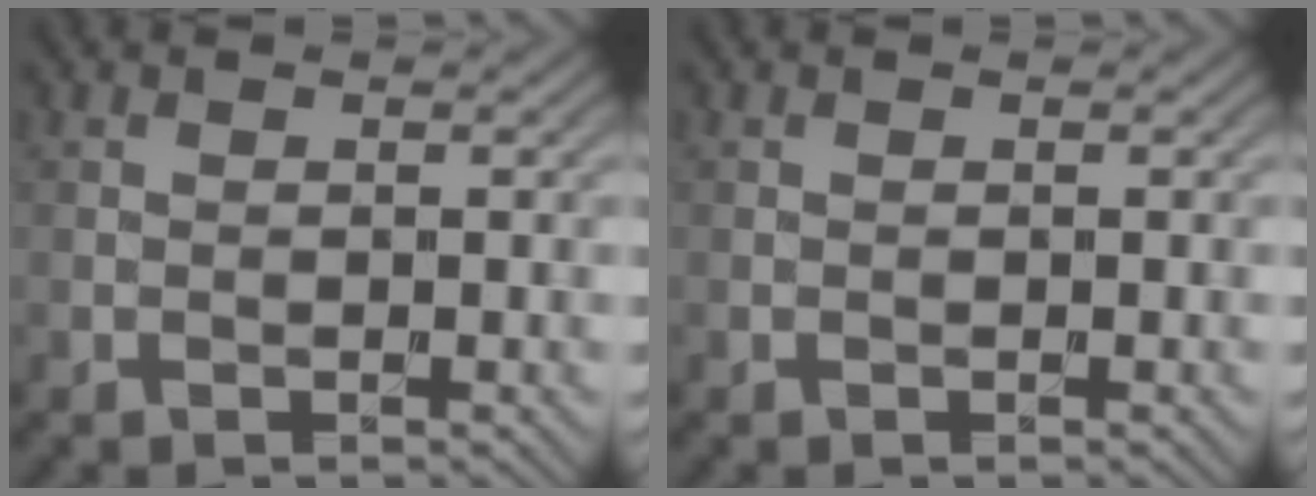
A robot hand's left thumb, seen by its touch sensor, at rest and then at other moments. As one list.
[{"total": 0.0}]